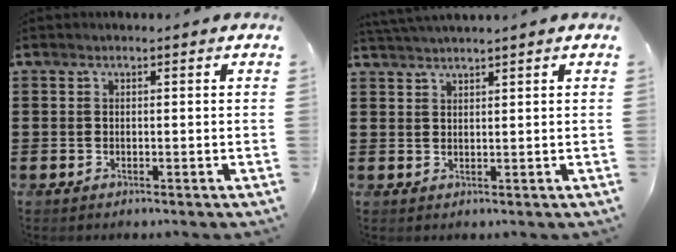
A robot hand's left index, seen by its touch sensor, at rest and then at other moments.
{"total": 1.8, "force": [1.8, -0.3, 0.4], "torque": [-0.010, 0.002, 0.035]}